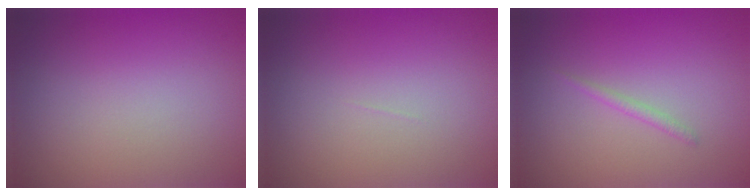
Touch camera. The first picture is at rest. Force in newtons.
{"total": 0.0}
{"total": 0.8, "press": 0.8, "slide": 0.0}